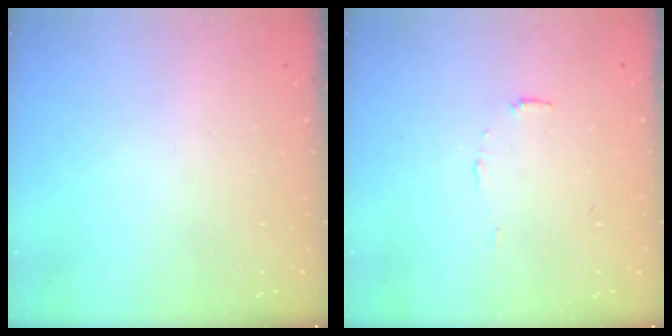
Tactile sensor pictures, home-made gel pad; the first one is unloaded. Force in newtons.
{"total": 6.5, "press": 6.5, "slide": 0.5}